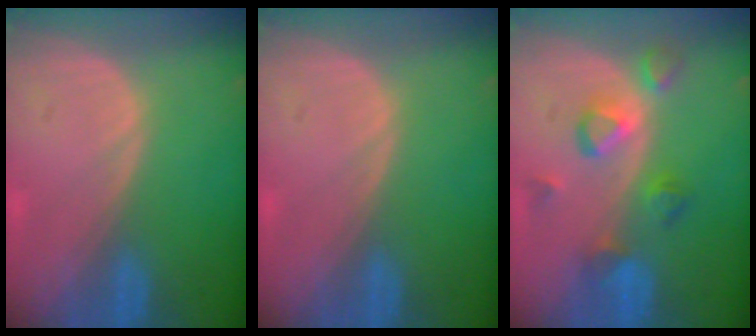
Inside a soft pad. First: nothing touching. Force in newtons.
{"total": 0.0}
{"total": 5.8, "press": 5.7, "slide": 0.6}